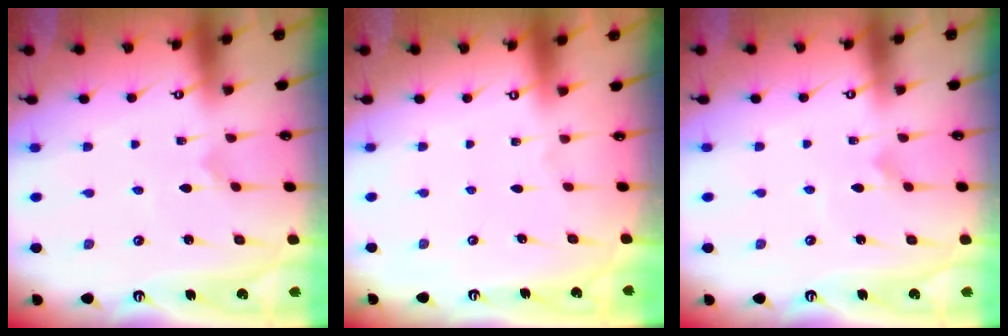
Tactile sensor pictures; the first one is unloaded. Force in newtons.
{"total": 0.0}
{"total": 3.7, "press": 3.7, "slide": 0.2}